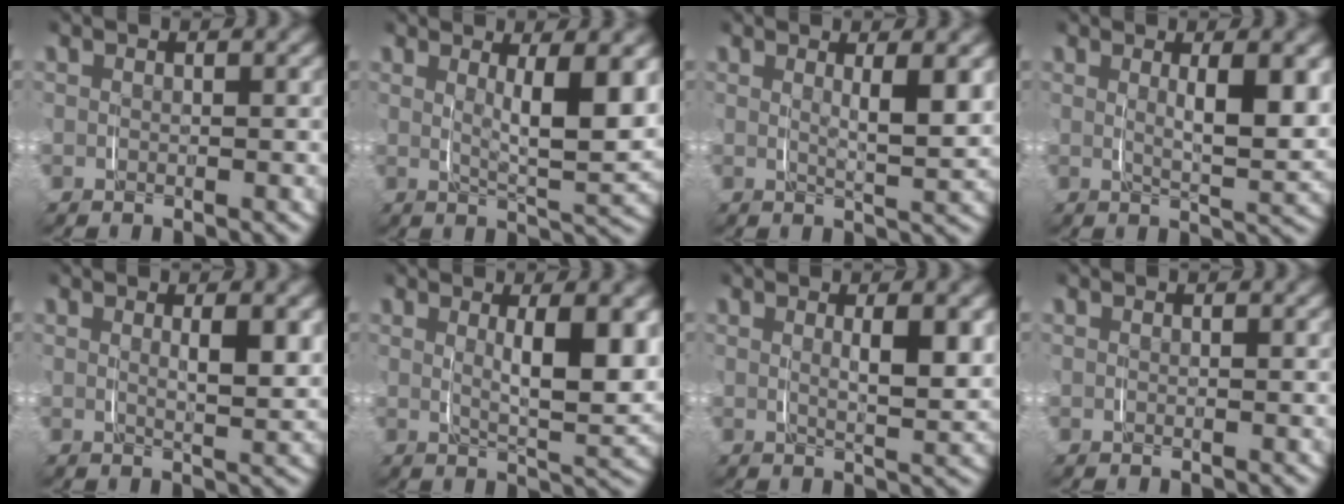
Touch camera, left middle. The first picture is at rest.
{"total": 5.1, "force": [2.2, 0.7, 4.6], "torque": [-0.056, 0.005, 0.036]}
{"total": 2.5, "force": [1.9, -0.4, 1.6], "torque": [-0.020, 0.001, 0.031]}
{"total": 3.5, "force": [1.7, 0.1, 3.0], "torque": [-0.039, 0.004, 0.028]}
{"total": 1.7, "force": [1.2, -0.5, 1.1], "torque": [-0.016, 0.002, 0.022]}
{"total": 5.1, "force": [2.0, 0.7, 4.7], "torque": [-0.059, 0.006, 0.032]}
{"total": 2.3, "force": [1.4, -0.3, 1.8], "torque": [-0.024, 0.003, 0.024]}
{"total": 0.0}